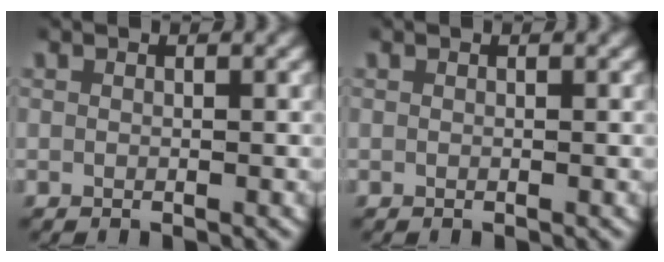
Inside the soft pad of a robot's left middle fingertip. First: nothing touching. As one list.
[{"total": 0.0}]